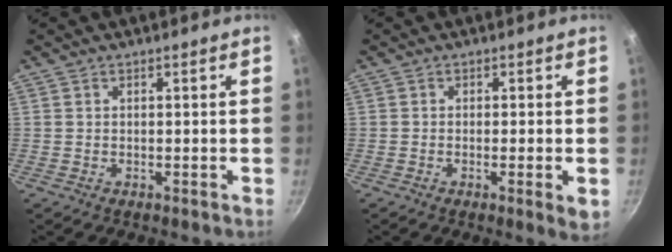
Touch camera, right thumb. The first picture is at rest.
{"total": 3.8, "force": [-0.9, 0.5, 3.6], "torque": [-0.056, -0.009, -0.014]}